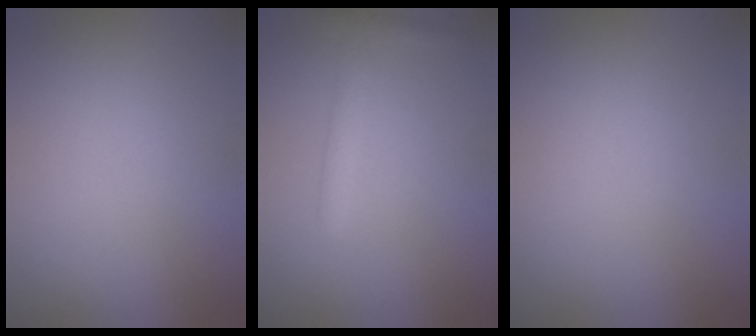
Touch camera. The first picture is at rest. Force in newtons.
{"total": 1.6, "press": 1.6, "slide": 0.1}
{"total": 0.0}